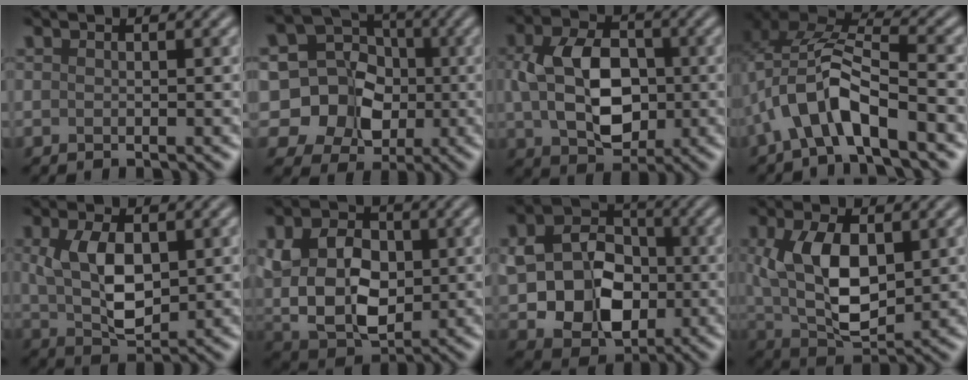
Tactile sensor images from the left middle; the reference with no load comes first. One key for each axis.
{"total": 10.0, "fx": -1.3, "fy": 9.2, "fz": 3.8, "tx": -0.066, "ty": 0.019, "tz": -0.049}
{"total": 7.9, "fx": 0.2, "fy": 5.4, "fz": 5.7, "tx": -0.116, "ty": 0.003, "tz": 0.004}
{"total": 6.6, "fx": -2.8, "fy": 2.5, "fz": 5.4, "tx": -0.111, "ty": 0.010, "tz": -0.052}
{"total": 5.6, "fx": 0.9, "fy": 3.1, "fz": 4.6, "tx": -0.097, "ty": 0.002, "tz": 0.028}
{"total": 9.1, "fx": 0.9, "fy": 6.5, "fz": 6.3, "tx": -0.137, "ty": -0.005, "tz": 0.023}
{"total": 10.7, "fx": -1.1, "fy": 8.1, "fz": 6.8, "tx": -0.125, "ty": -0.014, "tz": -0.012}
{"total": 7.9, "fx": 1.4, "fy": 4.3, "fz": 6.5, "tx": -0.132, "ty": 0.003, "tz": 0.029}